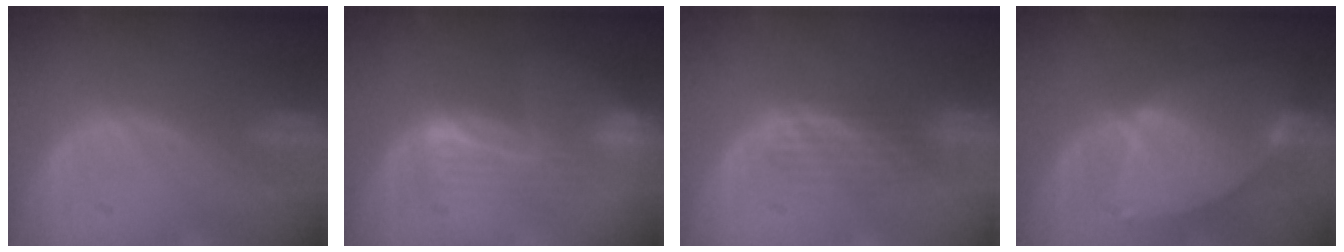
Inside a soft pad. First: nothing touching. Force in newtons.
{"total": 6.7, "press": 6.5, "slide": 1.4}
{"total": 3.4, "press": 3.0, "slide": 1.6}
{"total": 8.6, "press": 7.5, "slide": 4.1}